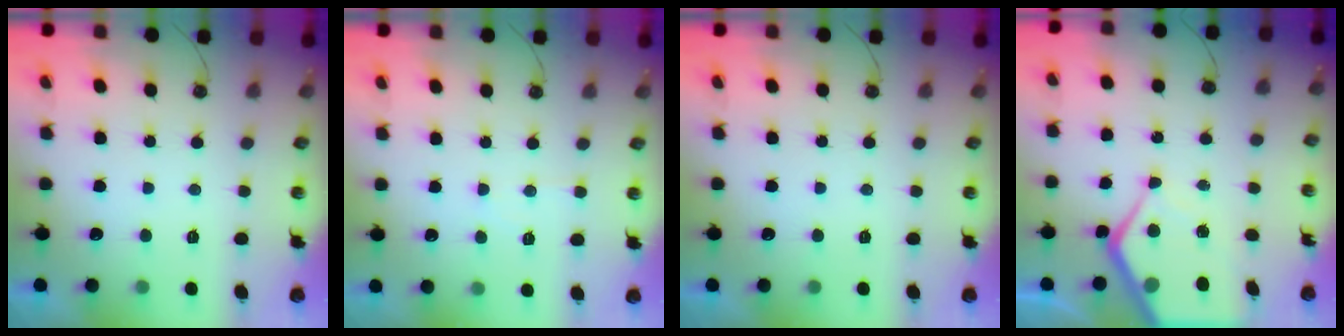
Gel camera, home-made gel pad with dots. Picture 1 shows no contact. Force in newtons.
{"total": 4.7, "press": 4.7, "slide": 0.6}
{"total": 0.0}
{"total": 9.7, "press": 9.7, "slide": 0.9}